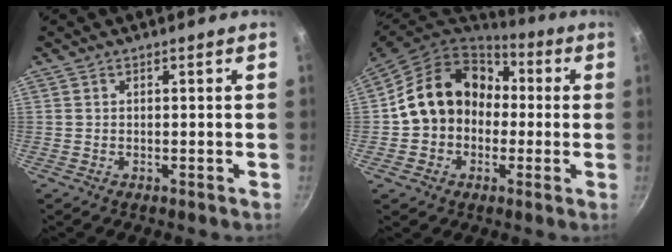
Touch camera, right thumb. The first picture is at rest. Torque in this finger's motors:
{"motor_torque": [-0.14, 1.23, 0.95, -0.95, 0.22]}